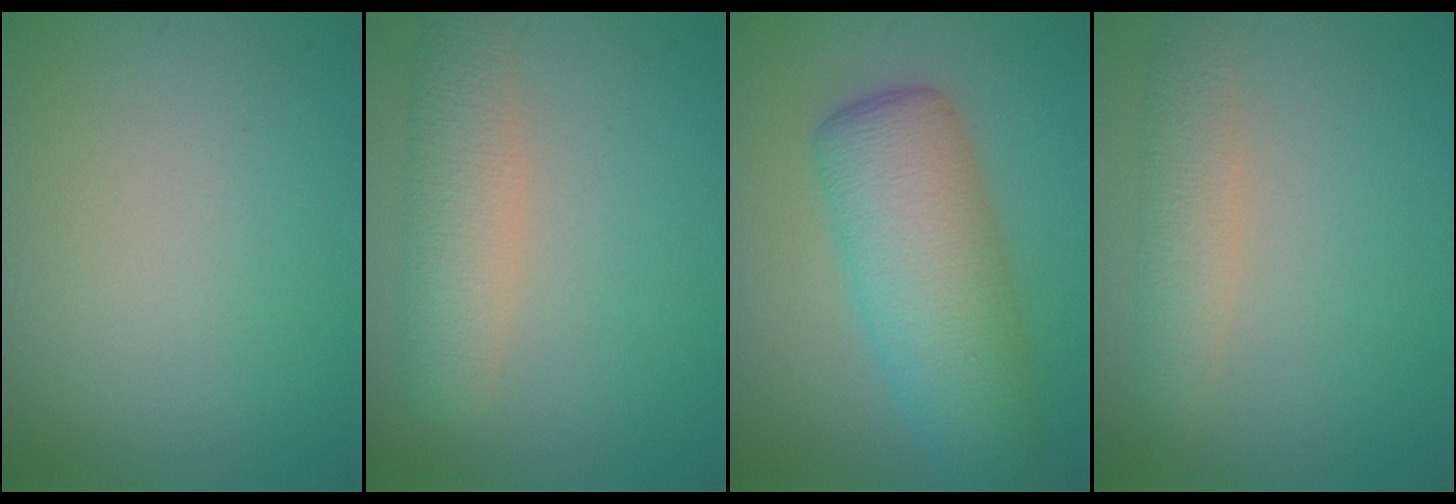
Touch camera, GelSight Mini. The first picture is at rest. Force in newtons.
{"total": 4.1, "press": 4.1, "slide": 0.1}
{"total": 8.2, "press": 8.2, "slide": 0.3}
{"total": 2.8, "press": 2.8, "slide": 0.0}